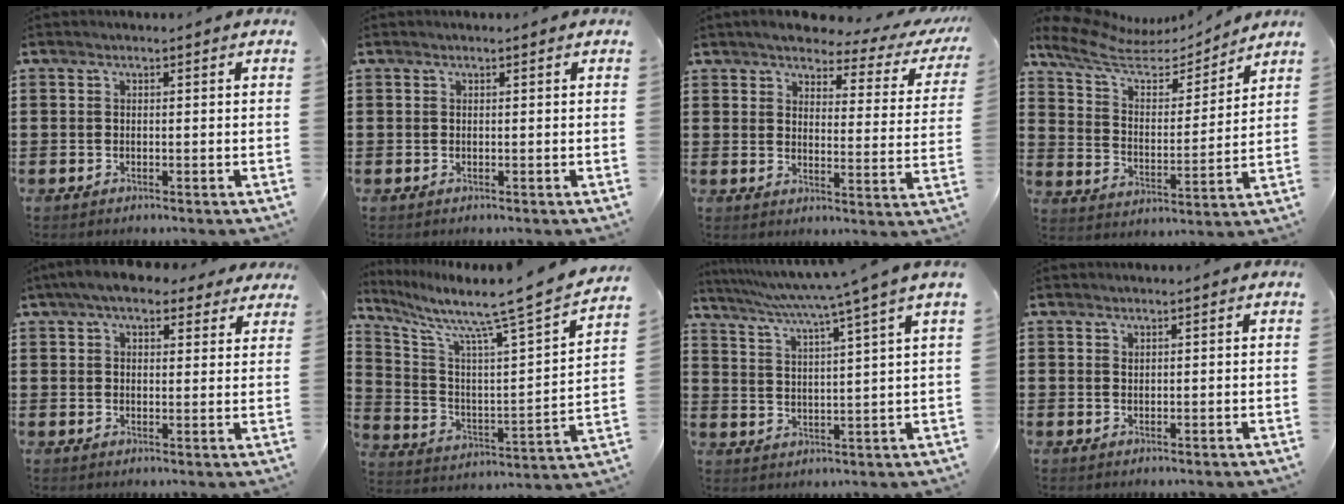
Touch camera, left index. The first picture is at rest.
{"total": 0.0}
{"total": 4.2, "force": [3.7, 0.8, 1.9], "torque": [-0.053, -0.022, 0.056]}
{"total": 8.5, "force": [6.7, 3.0, 4.2], "torque": [-0.112, -0.033, 0.114]}
{"total": 6.1, "force": [4.9, 2.0, 3.2], "torque": [-0.076, 0.004, 0.090]}
{"total": 8.8, "force": [7.5, -0.1, 4.7], "torque": [-0.119, -0.068, 0.110]}
{"total": 5.5, "force": [4.4, -1.7, 2.9], "torque": [-0.074, -0.041, 0.065]}
{"total": 0.7, "force": [0.7, 0.2, 0.2], "torque": [-0.006, 0.000, 0.014]}